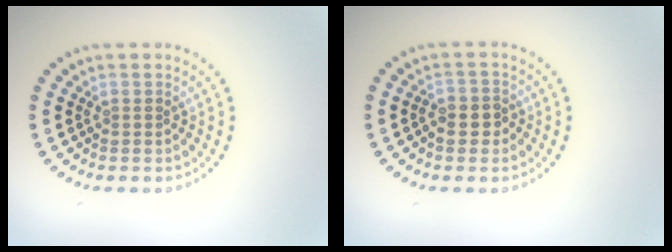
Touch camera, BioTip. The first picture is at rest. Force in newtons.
{"total": 2.4, "press": 2.3, "slide": 0.8}